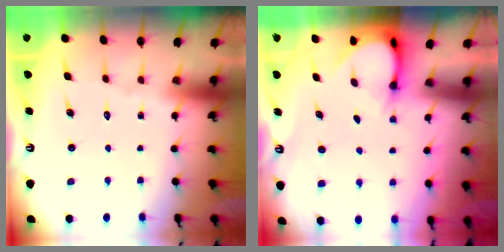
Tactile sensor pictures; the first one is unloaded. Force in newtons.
{"total": 4.0, "press": 3.9, "slide": 0.3}